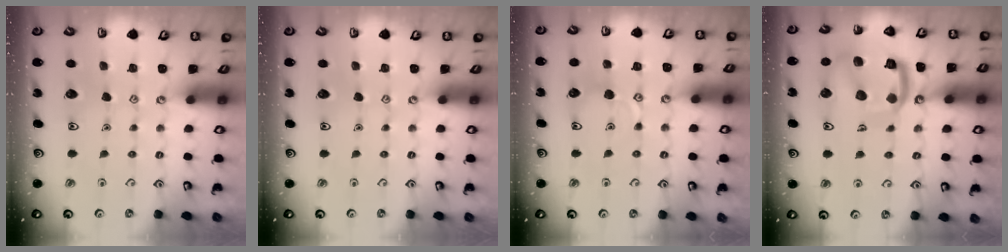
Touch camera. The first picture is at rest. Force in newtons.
{"total": 0.0}
{"total": 5.9, "press": 5.9, "slide": 0.3}
{"total": 16.5, "press": 16.4, "slide": 1.8}